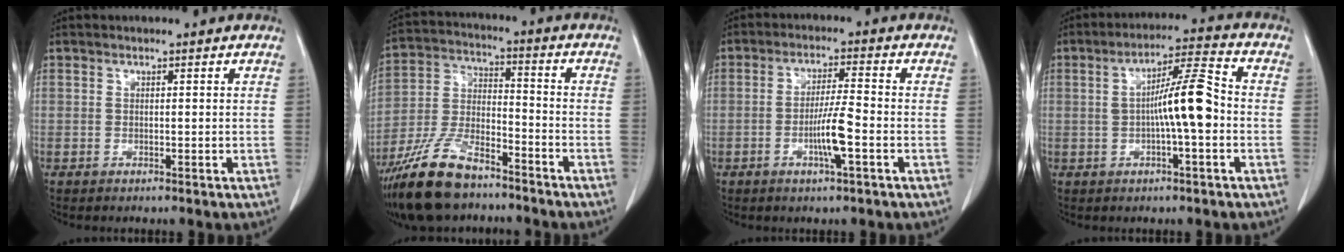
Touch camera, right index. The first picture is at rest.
{"total": 14.0, "force": [-10.5, 5.0, 7.7], "torque": [-0.161, -0.002, -0.196]}
{"total": 6.1, "force": [-2.0, 0.0, 5.7], "torque": [-0.110, -0.005, -0.037]}
{"total": 8.7, "force": [-0.8, 0.7, 8.6], "torque": [-0.145, 0.018, -0.018]}